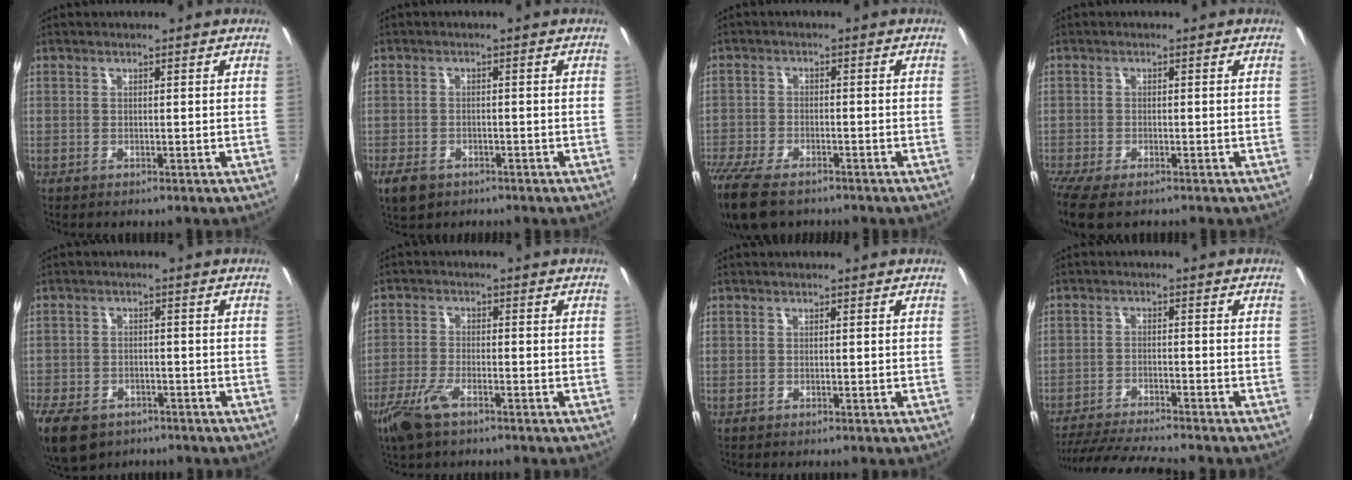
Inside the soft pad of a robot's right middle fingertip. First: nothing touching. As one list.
[{"total": 4.9, "force": [-3.1, 3.0, 2.4], "torque": [-0.062, -0.013, -0.054]}, {"total": 12.3, "force": [-9.4, 4.7, 6.3], "torque": [-0.165, -0.045, -0.175]}, {"total": 6.4, "force": [-4.8, 1.9, 3.8], "torque": [-0.093, -0.034, -0.089]}, {"total": 10.7, "force": [-6.9, 6.3, 5.0], "torque": [-0.135, -0.023, -0.120]}, {"total": 7.1, "force": [-4.6, 2.4, 4.8], "torque": [-0.120, -0.013, -0.091]}, {"total": 0.0}, {"total": 11.1, "force": [-10.2, 0.3, 4.6], "torque": [-0.109, -0.017, -0.172]}]